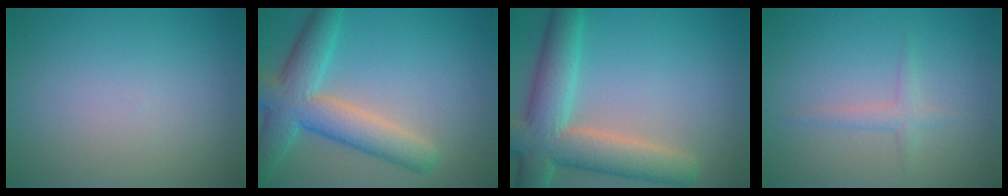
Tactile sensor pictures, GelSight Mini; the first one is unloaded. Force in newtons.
{"total": 7.0, "press": 7.0, "slide": 0.2}
{"total": 8.5, "press": 8.5, "slide": 0.6}
{"total": 1.3, "press": 1.3, "slide": 0.1}